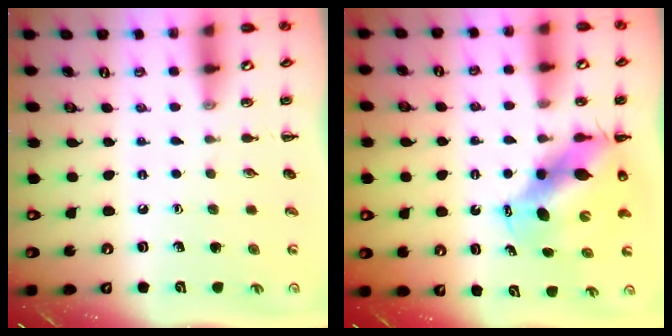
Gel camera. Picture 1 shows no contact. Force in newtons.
{"total": 10.2, "press": 9.8, "slide": 2.8}